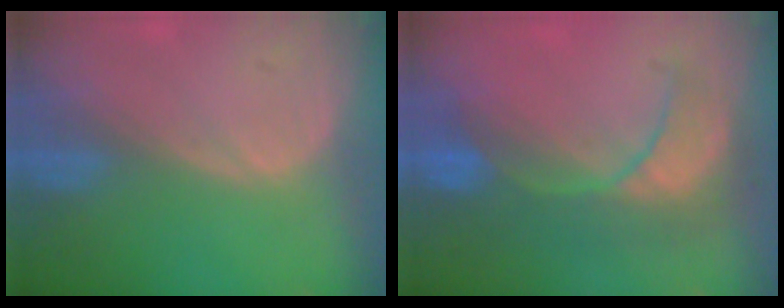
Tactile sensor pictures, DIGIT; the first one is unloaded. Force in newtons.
{"total": 8.1, "press": 8.1, "slide": 0.8}